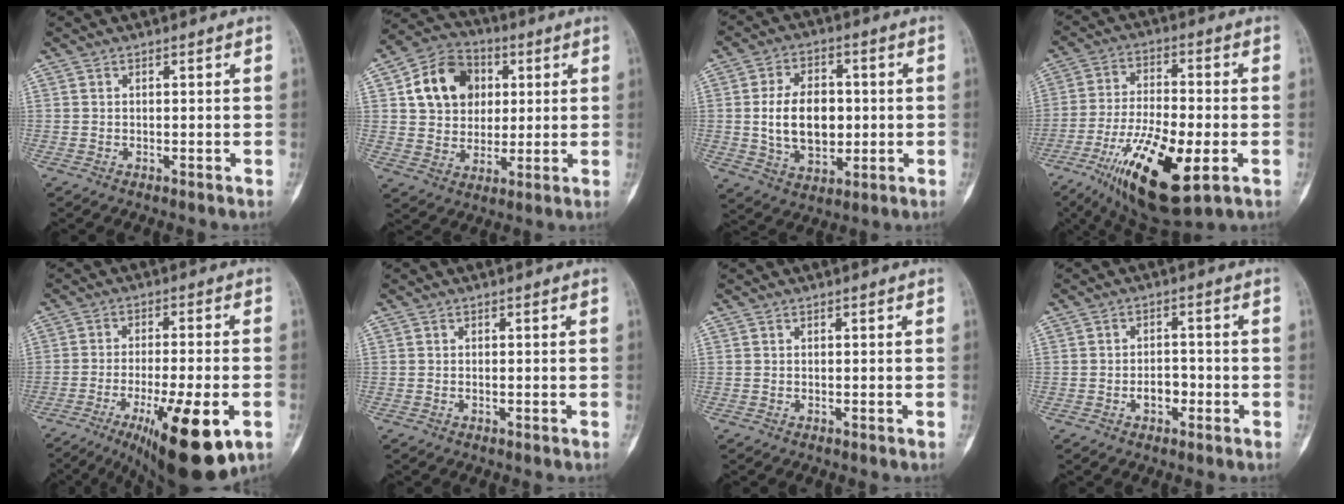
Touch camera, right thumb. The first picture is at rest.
{"total": 13.7, "force": [3.5, 11.1, 7.3], "torque": [-0.090, 0.002, 0.058]}
{"total": 12.7, "force": [0.0, 8.5, 9.4], "torque": [-0.135, 0.004, 0.008]}
{"total": 19.6, "force": [-7.6, 6.9, 16.7], "torque": [-0.310, 0.001, -0.122]}
{"total": 18.0, "force": [-7.7, 4.7, 15.6], "torque": [-0.215, 0.001, -0.108]}
{"total": 0.0}
{"total": 0.0}
{"total": 3.6, "force": [-1.4, 2.3, 2.3], "torque": [-0.020, 0.015, -0.024]}